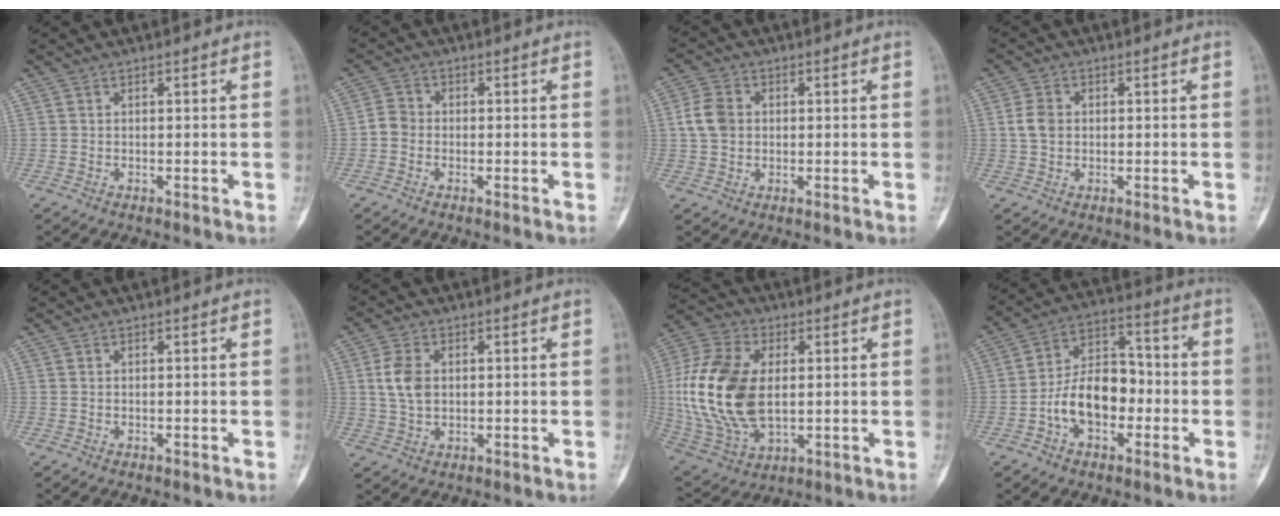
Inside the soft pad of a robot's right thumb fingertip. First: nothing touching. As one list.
[{"total": 3.0, "force": [-0.7, 2.6, 1.4], "torque": [-0.016, 0.008, -0.022]}, {"total": 5.7, "force": [0.5, 4.5, 3.4], "torque": [-0.061, 0.008, 0.005]}, {"total": 3.9, "force": [0.4, 3.0, 2.5], "torque": [-0.044, 0.004, 0.005]}, {"total": 0.0}, {"total": 6.4, "force": [1.0, 4.3, 4.7], "torque": [-0.091, 0.000, 0.022]}, {"total": 21.4, "force": [1.2, 12.9, 17.0], "torque": [-0.359, -0.009, 0.031]}, {"total": 13.1, "force": [-3.3, 8.5, 9.4], "torque": [-0.137, 0.048, -0.066]}]